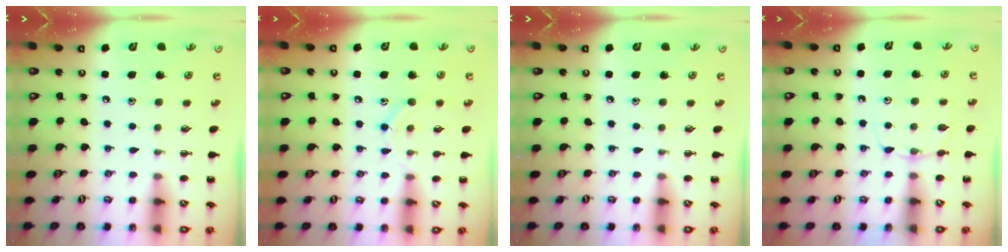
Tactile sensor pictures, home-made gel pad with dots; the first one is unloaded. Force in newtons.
{"total": 8.3, "press": 8.2, "slide": 1.2}
{"total": 0.0}
{"total": 5.8, "press": 5.6, "slide": 1.6}